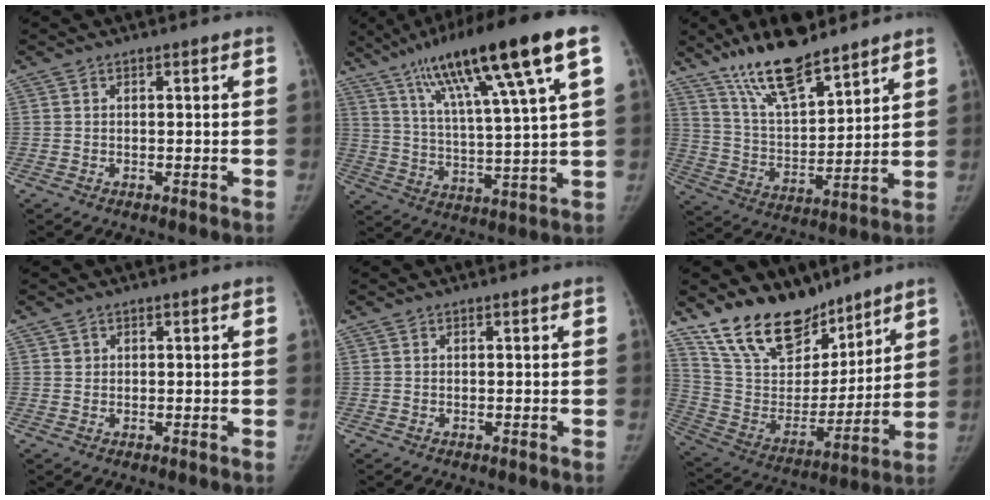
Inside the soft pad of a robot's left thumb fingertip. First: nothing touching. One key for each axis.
{"total": 21.2, "fx": 11.1, "fy": 2.1, "fz": 17.9, "tx": -0.291, "ty": -0.017, "tz": 0.183}
{"total": 15.7, "fx": 11.9, "fy": 4.6, "fz": 9.1, "tx": -0.133, "ty": -0.063, "tz": 0.222}
{"total": 0.8, "fx": 0.4, "fy": 0.7, "fz": 0.1, "tx": 0.006, "ty": -0.001, "tz": 0.005}
{"total": 0.0}
{"total": 20.6, "fx": 16.3, "fy": 9.8, "fz": 7.9, "tx": -0.095, "ty": -0.091, "tz": 0.294}